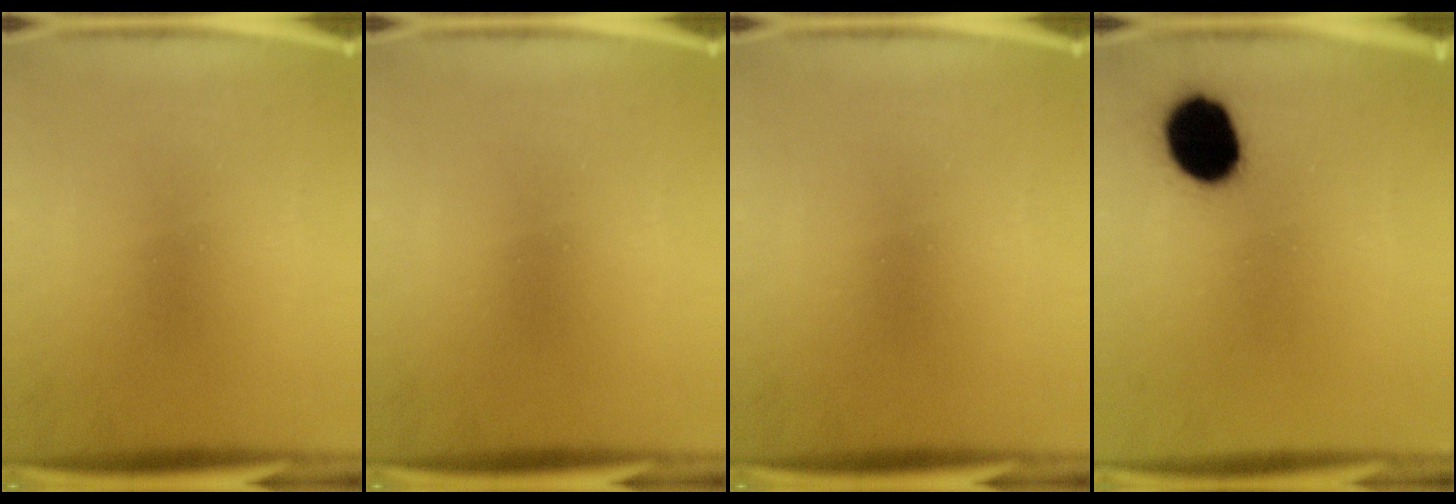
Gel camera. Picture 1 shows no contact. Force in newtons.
{"total": 0.0}
{"total": 0.0}
{"total": 13.6}